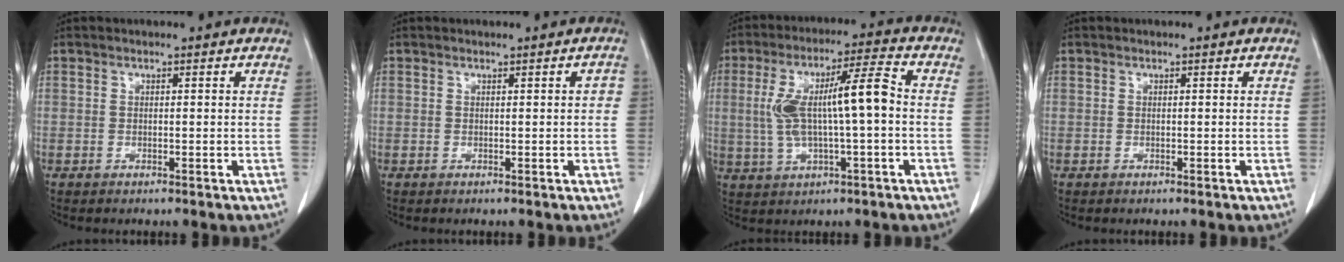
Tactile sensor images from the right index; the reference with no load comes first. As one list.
[{"total": 0.7, "force": [0.1, 0.3, 0.7], "torque": [-0.001, 0.003, 0.001]}, {"total": 11.4, "force": [0.3, 2.0, 11.2], "torque": [-0.218, 0.027, 0.008]}, {"total": 0.0}]